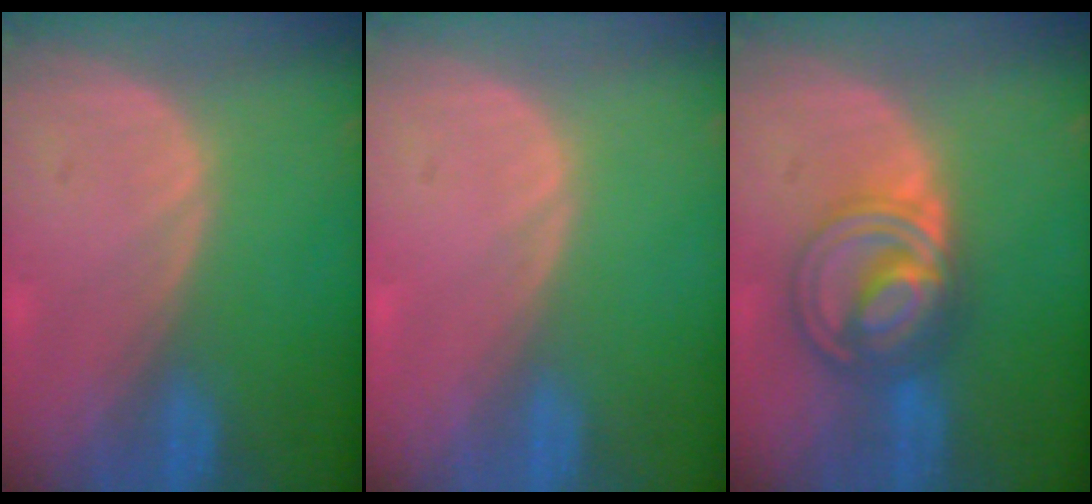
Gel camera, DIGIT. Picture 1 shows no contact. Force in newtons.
{"total": 0.5, "press": 0.0, "slide": 0.5}
{"total": 7.8, "press": 7.7, "slide": 0.5}